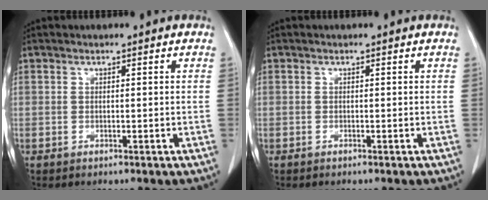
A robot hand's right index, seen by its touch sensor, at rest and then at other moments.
{"total": 0.0}